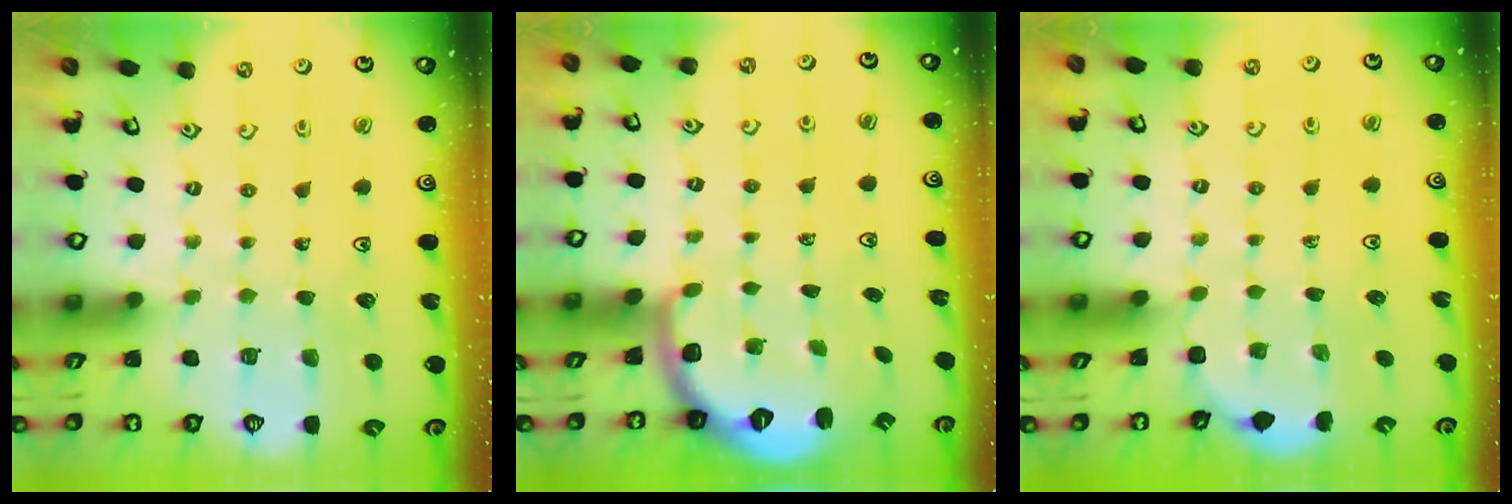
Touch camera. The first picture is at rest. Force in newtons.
{"total": 2.7, "press": 1.6, "slide": 2.1}
{"total": 2.0, "press": 1.7, "slide": 1.1}